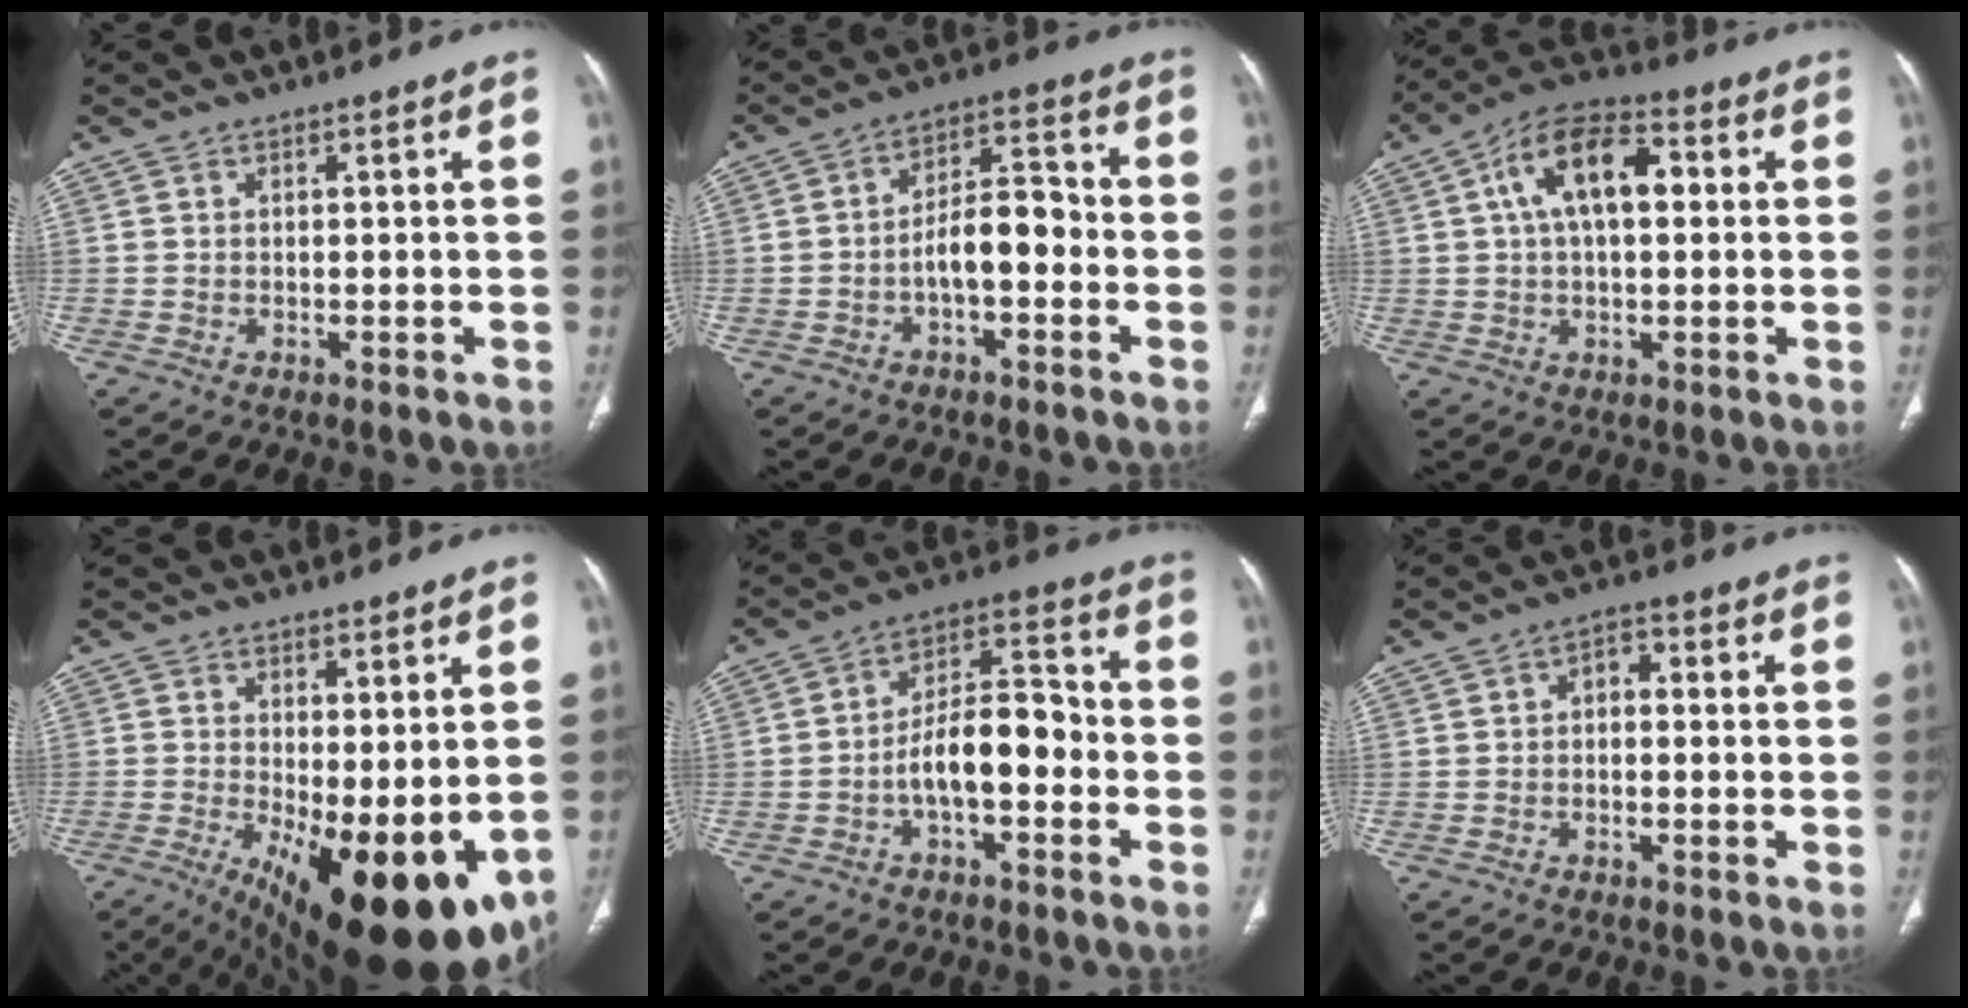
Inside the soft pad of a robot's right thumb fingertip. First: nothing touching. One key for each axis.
{"total": 8.4, "fx": -2.4, "fy": 4.0, "fz": 7.0, "tx": -0.100, "ty": 0.043, "tz": -0.045}
{"total": 13.0, "fx": 2.8, "fy": 6.9, "fz": 10.6, "tx": -0.172, "ty": 0.025, "tz": 0.038}
{"total": 20.7, "fx": -5.4, "fy": 8.1, "fz": 18.2, "tx": -0.230, "ty": -0.034, "tz": -0.057}
{"total": 10.9, "fx": -3.1, "fy": 5.2, "fz": 9.0, "tx": -0.134, "ty": 0.047, "tz": -0.060}
{"total": 3.0, "fx": -0.4, "fy": 2.1, "fz": 2.1, "tx": -0.017, "ty": 0.016, "tz": -0.019}